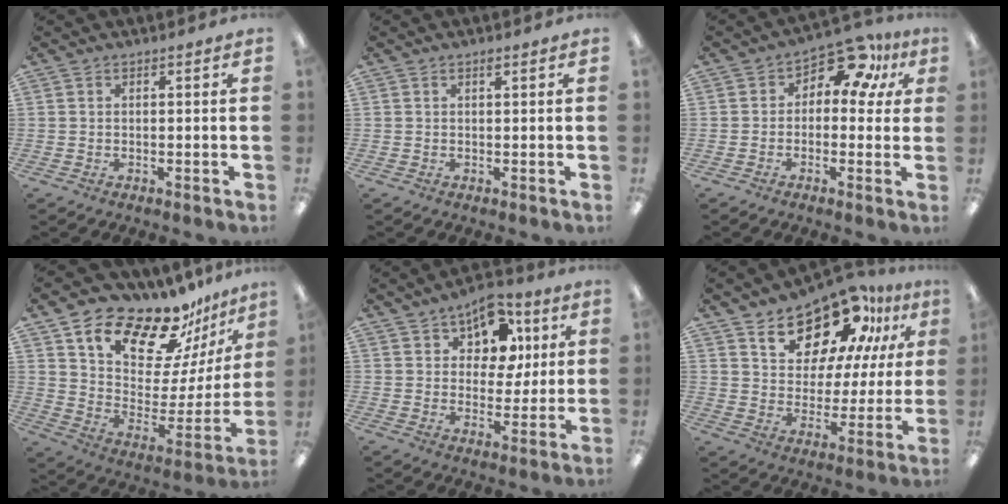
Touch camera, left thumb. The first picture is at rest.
{"total": 0.9, "force": [0.7, 0.2, 0.5], "torque": [-0.005, -0.002, 0.010]}
{"total": 9.8, "force": [5.0, 5.5, 6.5], "torque": [-0.089, -0.024, 0.085]}
{"total": 18.3, "force": [15.5, 7.0, 6.6], "torque": [-0.121, -0.123, 0.269]}
{"total": 11.7, "force": [6.5, 7.6, 6.0], "torque": [-0.090, -0.024, 0.116]}
{"total": 17.6, "force": [13.9, 8.3, 6.9], "torque": [-0.124, -0.096, 0.248]}